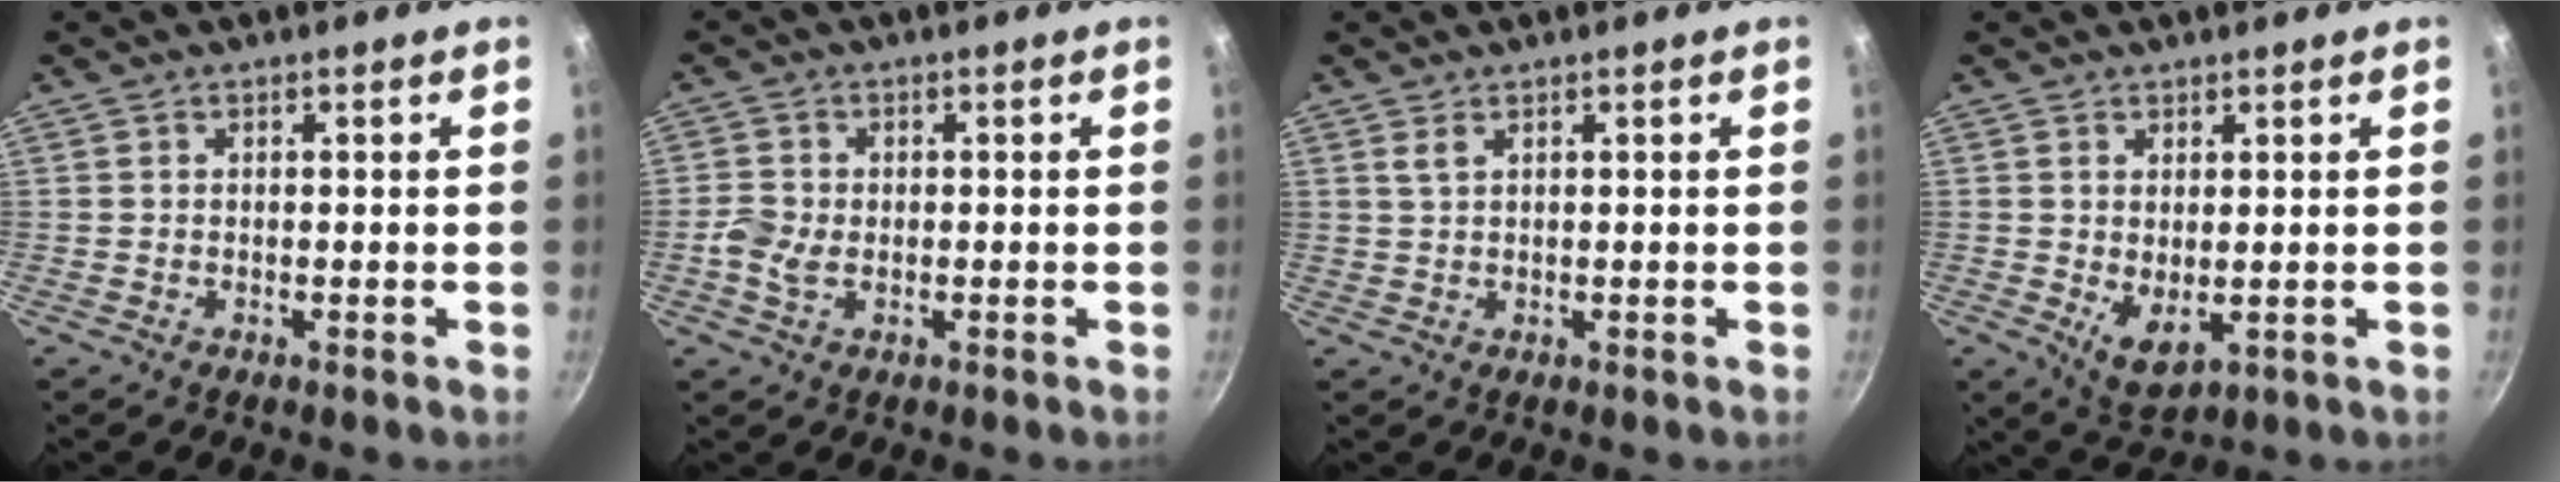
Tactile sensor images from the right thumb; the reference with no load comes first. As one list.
[{"total": 3.9, "force": [-0.7, 2.7, 2.8], "torque": [-0.063, 0.004, -0.018]}, {"total": 1.5, "force": [0.9, 0.7, 1.1], "torque": [-0.020, -0.002, 0.019]}, {"total": 5.5, "force": [0.3, 2.8, 4.8], "torque": [-0.074, -0.021, 0.015]}]